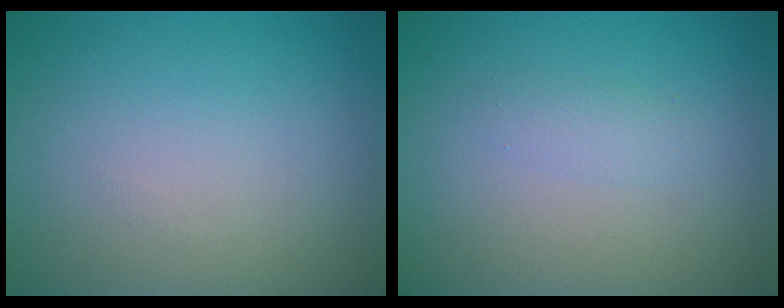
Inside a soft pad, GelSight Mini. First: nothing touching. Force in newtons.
{"total": 1.0, "press": 1.0, "slide": 0.1}